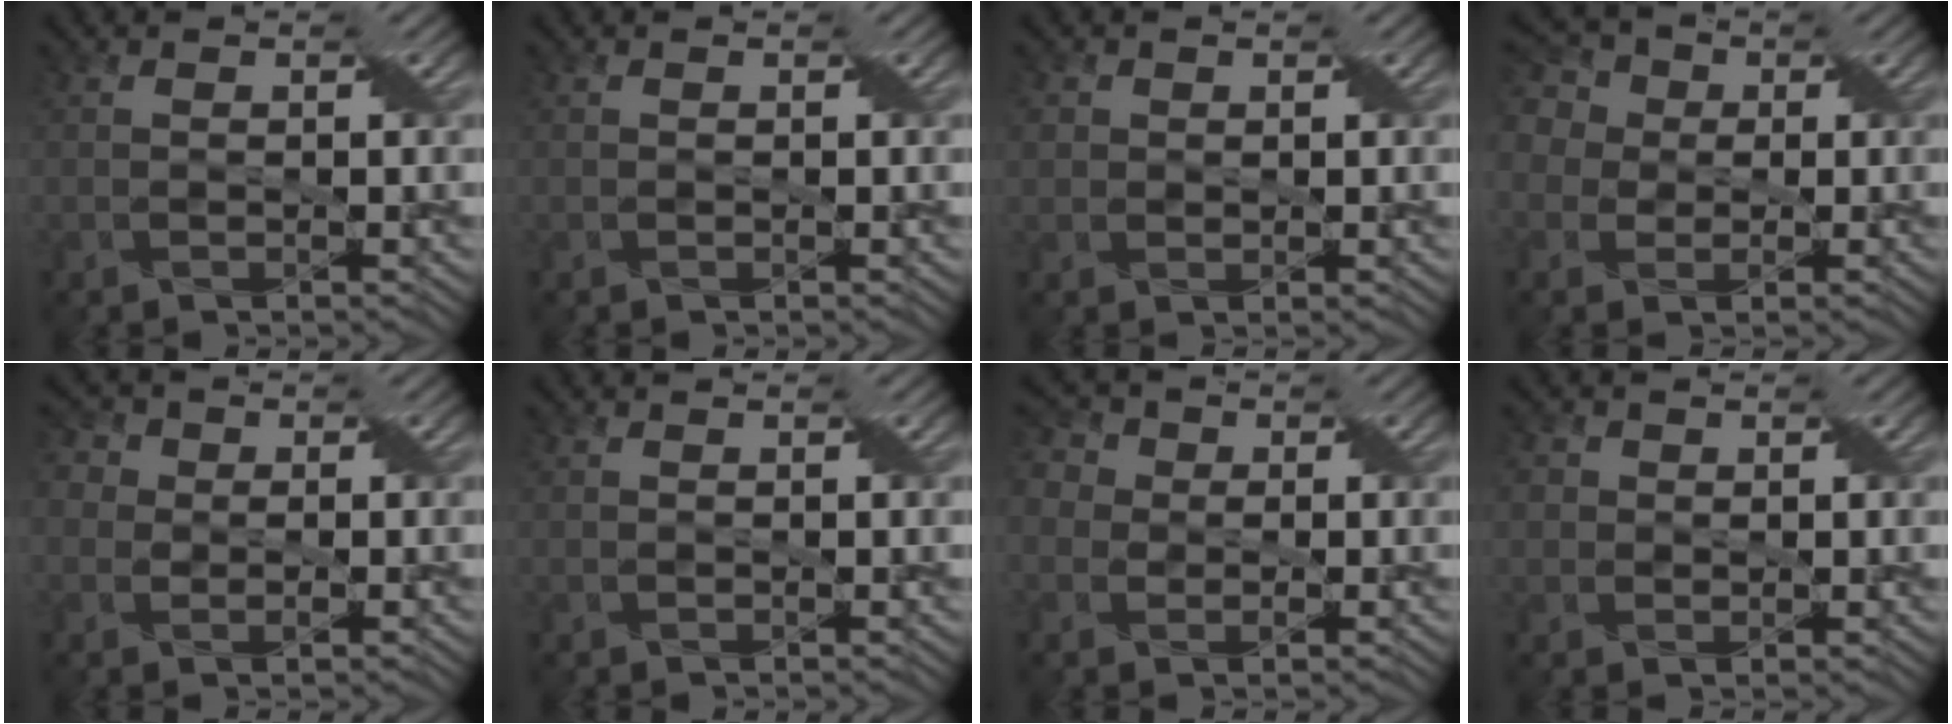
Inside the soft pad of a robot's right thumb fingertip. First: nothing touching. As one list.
[{"total": 0.0}, {"total": 1.6, "force": [0.6, 1.4, 0.5], "torque": [-0.013, -0.001, 0.011]}, {"total": 7.6, "force": [1.9, 6.4, 3.7], "torque": [-0.116, 0.036, 0.003]}, {"total": 4.8, "force": [0.9, 4.2, 2.2], "torque": [-0.041, 0.011, -0.017]}, {"total": 0.0}, {"total": 5.3, "force": [0.7, 4.7, 2.5], "torque": [-0.070, 0.017, -0.016]}, {"total": 2.2, "force": [0.7, 1.9, 0.7], "torque": [-0.023, 0.002, 0.009]}]